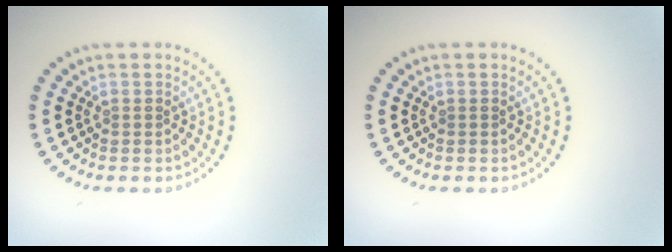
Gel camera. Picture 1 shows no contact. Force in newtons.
{"total": 0.0}